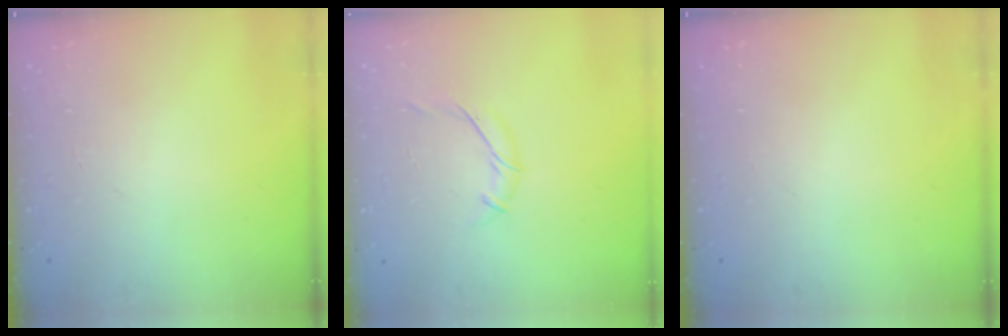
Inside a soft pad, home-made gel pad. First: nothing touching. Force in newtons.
{"total": 5.3, "press": 5.2, "slide": 1.1}
{"total": 0.0}